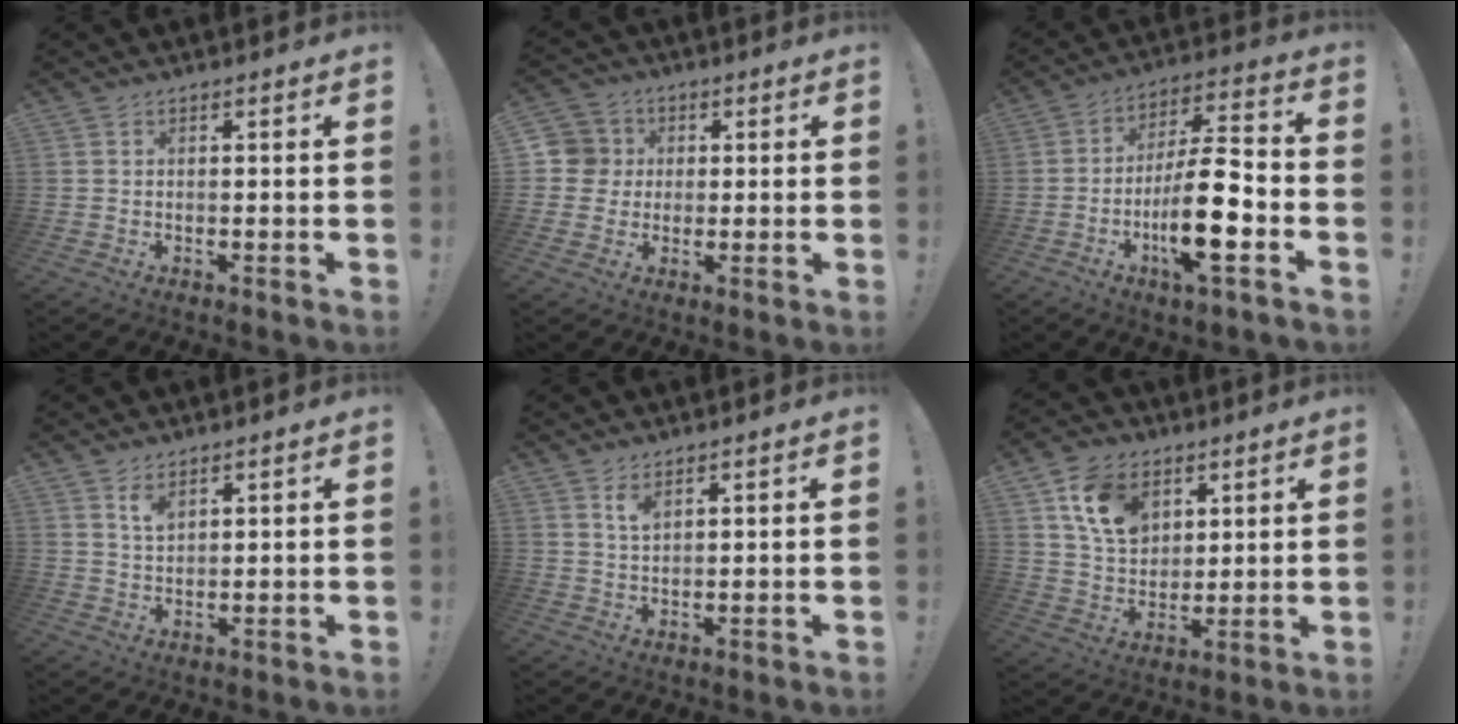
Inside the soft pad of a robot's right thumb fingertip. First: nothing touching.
{"total": 7.4, "force": [0.7, 7.3, 1.1], "torque": [-0.013, 0.003, 0.015]}
{"total": 17.5, "force": [-5.2, 5.2, 15.9], "torque": [-0.275, 0.017, -0.086]}
{"total": 4.0, "force": [2.8, 1.8, 2.2], "torque": [-0.032, -0.018, 0.048]}
{"total": 3.6, "force": [2.4, 1.5, 2.2], "torque": [-0.030, -0.016, 0.041]}
{"total": 13.4, "force": [6.6, 9.5, 6.7], "torque": [-0.106, -0.022, 0.130]}